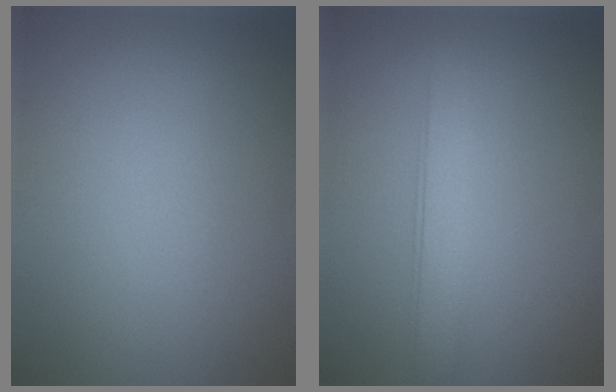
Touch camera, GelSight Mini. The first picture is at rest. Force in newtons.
{"total": 2.7, "press": 2.7, "slide": 0.0}